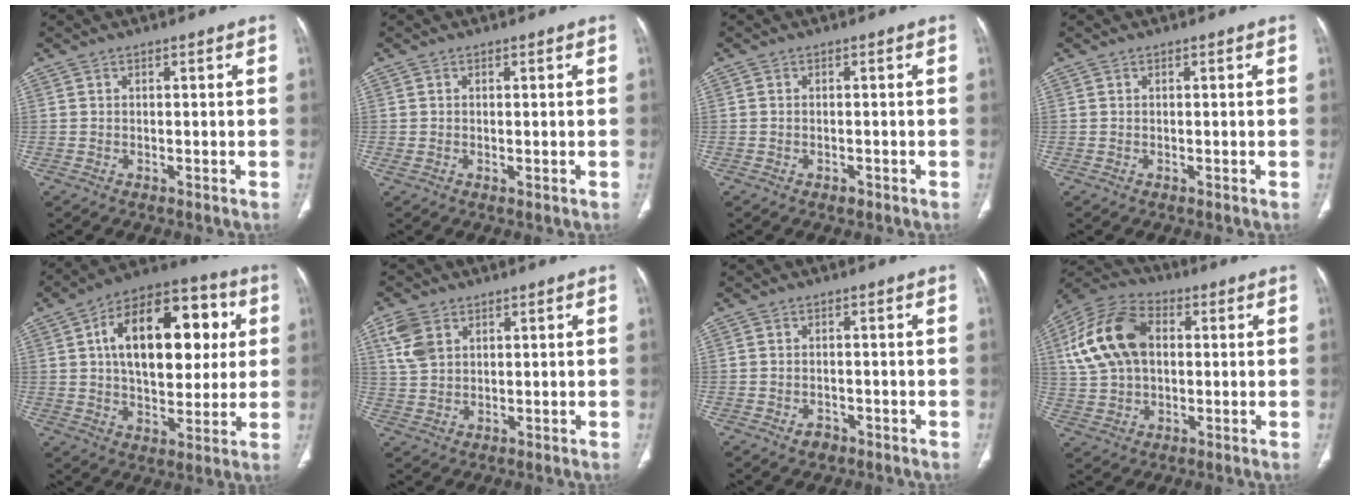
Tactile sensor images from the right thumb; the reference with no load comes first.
{"total": 0.7, "force": [-0.1, 0.4, 0.6], "torque": [-0.017, -0.003, 0.002]}
{"total": 1.1, "force": [-0.6, 0.7, 0.5], "torque": [-0.008, 0.003, -0.007]}
{"total": 0.0}
{"total": 22.9, "force": [5.0, 12.8, 18.4], "torque": [-0.247, 0.015, 0.070]}
{"total": 6.3, "force": [2.9, 4.2, 3.8], "torque": [-0.075, -0.004, 0.064]}
{"total": 2.3, "force": [-1.3, 1.7, 1.0], "torque": [-0.011, 0.008, -0.014]}
{"total": 16.4, "force": [3.0, 10.9, 11.8], "torque": [-0.218, 0.020, 0.050]}